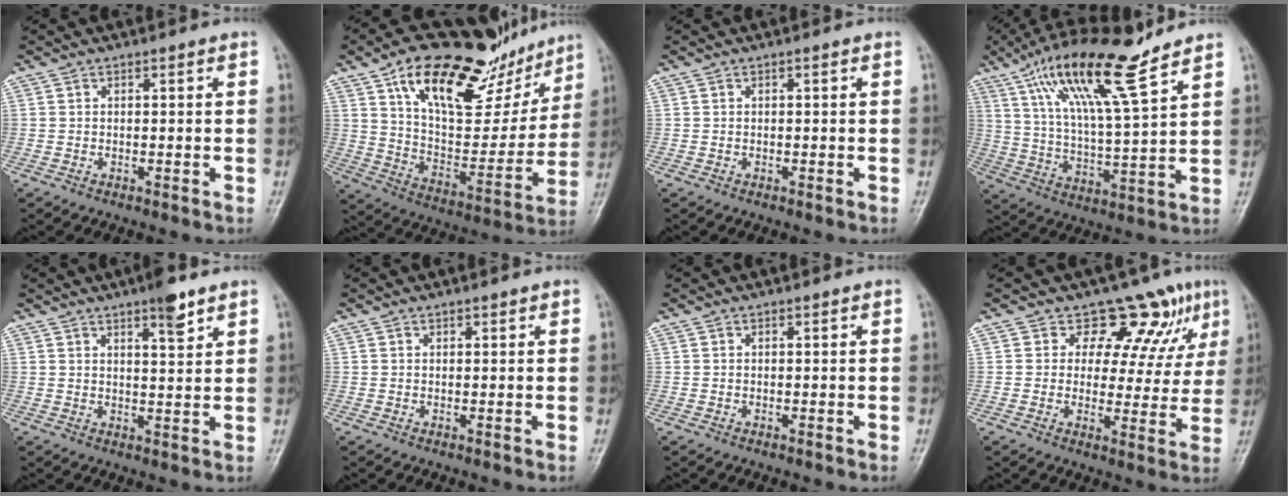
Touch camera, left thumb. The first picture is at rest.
{"total": 27.9, "force": [16.3, 13.1, 18.6], "torque": [-0.236, -0.026, 0.262]}
{"total": 0.0}
{"total": 17.7, "force": [11.3, 3.3, 13.2], "torque": [-0.230, -0.044, 0.208]}
{"total": 5.2, "force": [3.5, 1.1, 3.7], "torque": [-0.048, -0.022, 0.051]}
{"total": 0.6, "force": [0.5, 0.3, 0.1], "torque": [-0.001, -0.003, 0.006]}
{"total": 0.0}
{"total": 10.3, "force": [6.9, 5.9, 4.9], "torque": [-0.025, -0.040, 0.078]}